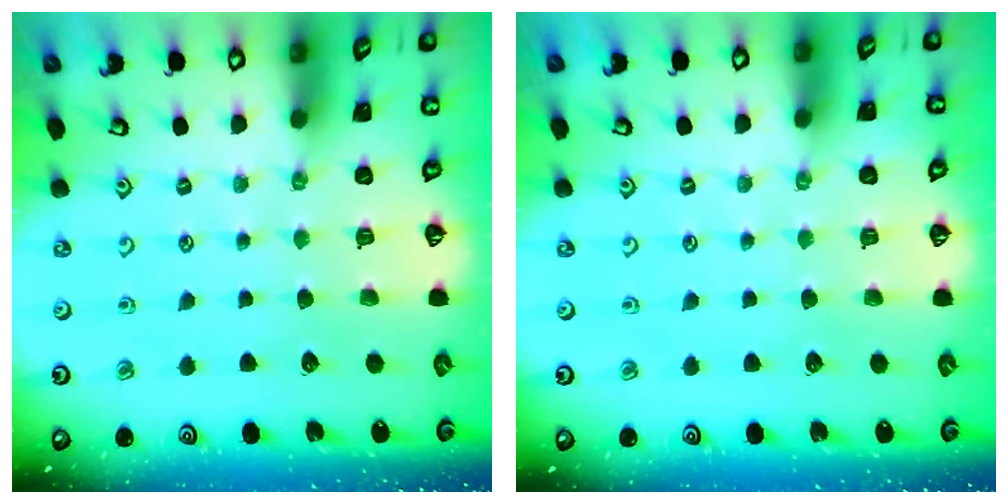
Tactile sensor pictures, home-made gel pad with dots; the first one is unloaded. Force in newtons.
{"total": 0.0}